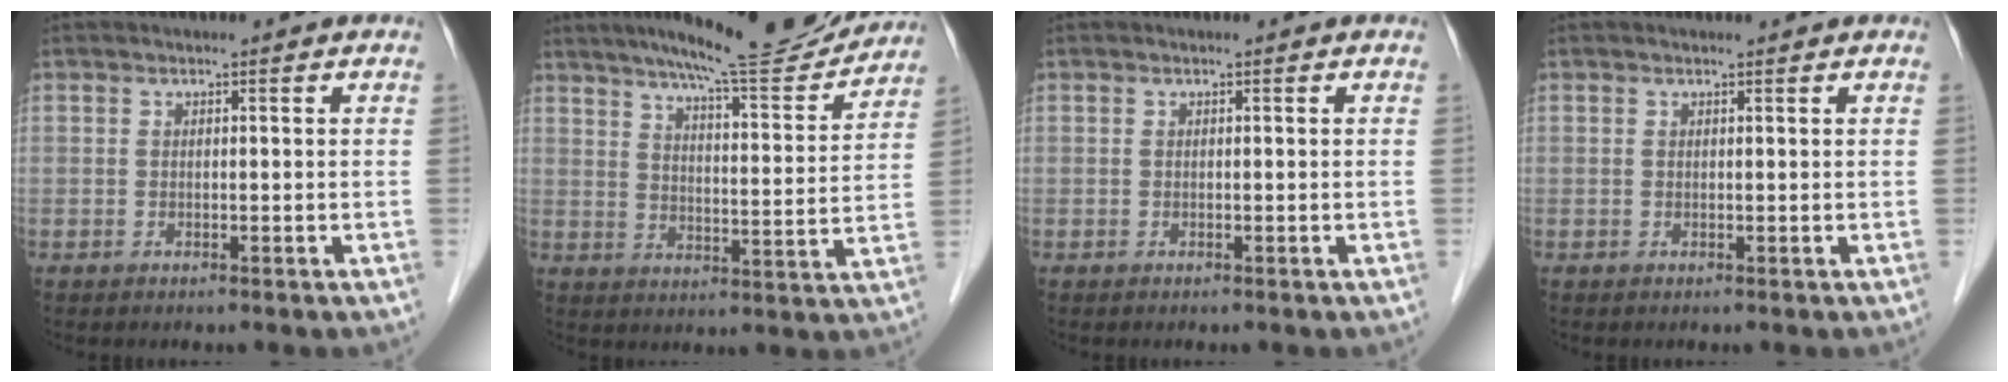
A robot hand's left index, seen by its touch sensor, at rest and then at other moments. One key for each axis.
{"total": 15.3, "fx": 13.9, "fy": 1.0, "fz": 6.4, "tx": -0.096, "ty": -0.010, "tz": 0.196}
{"total": 0.0}
{"total": 0.7, "fx": 0.7, "fy": 0.0, "fz": 0.1, "tx": -0.008, "ty": 0.003, "tz": 0.011}